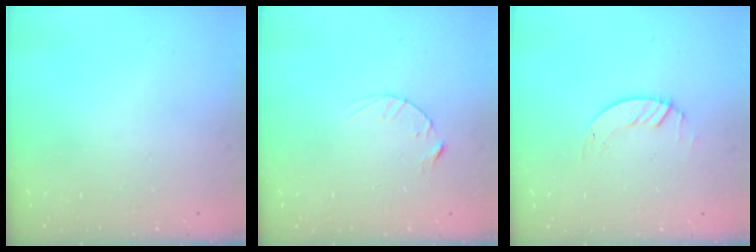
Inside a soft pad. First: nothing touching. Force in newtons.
{"total": 2.5, "press": 2.5, "slide": 0.4}
{"total": 1.4, "press": 1.4, "slide": 0.2}